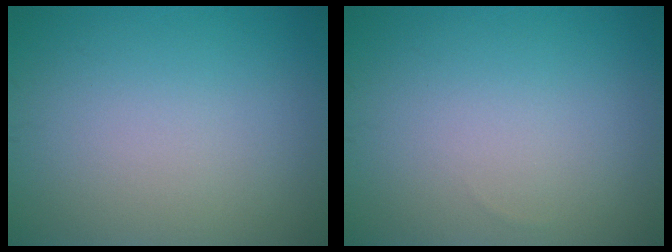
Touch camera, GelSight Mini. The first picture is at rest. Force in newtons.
{"total": 0.0}